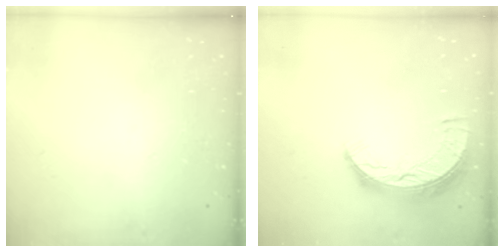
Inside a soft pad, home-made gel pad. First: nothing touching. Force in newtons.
{"total": 9.6, "press": 9.6, "slide": 0.8}